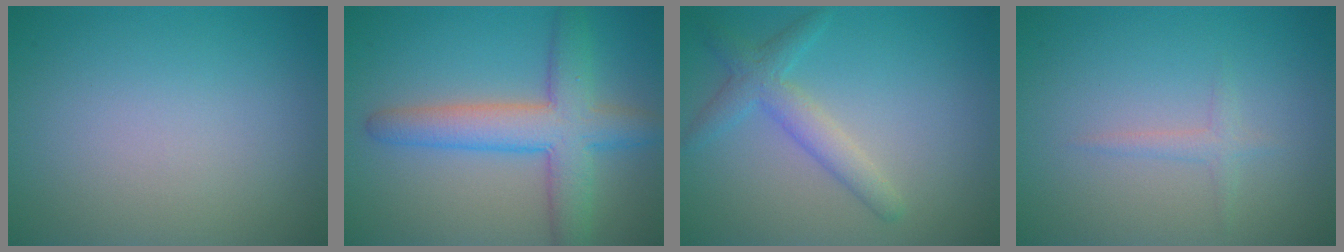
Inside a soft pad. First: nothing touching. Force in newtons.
{"total": 6.4, "press": 6.4, "slide": 0.2}
{"total": 1.9, "press": 1.9, "slide": 0.2}
{"total": 1.1, "press": 1.1, "slide": 0.1}